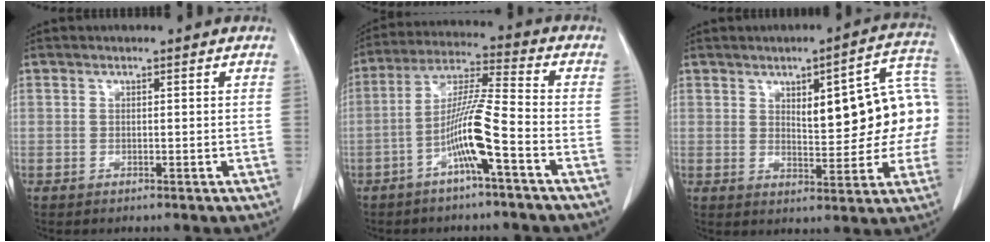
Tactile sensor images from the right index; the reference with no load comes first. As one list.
[{"total": 9.7, "force": [-4.0, -0.4, 8.8], "torque": [-0.174, 0.011, -0.078]}, {"total": 14.6, "force": [2.0, 4.9, 13.6], "torque": [-0.167, 0.036, 0.029]}]